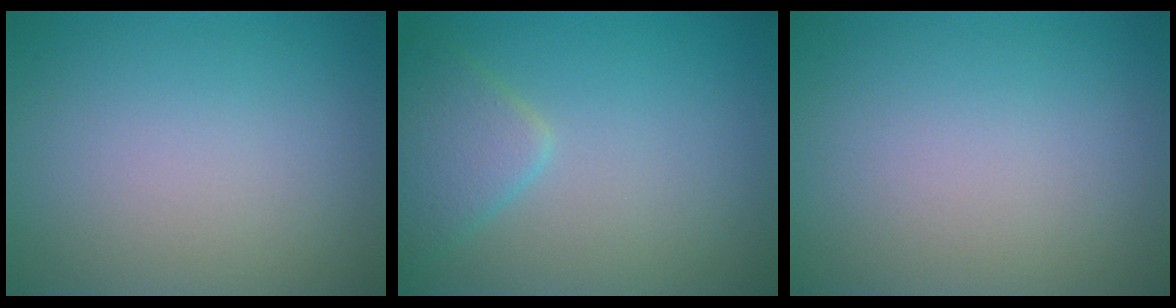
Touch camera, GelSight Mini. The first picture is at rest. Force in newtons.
{"total": 2.9, "press": 2.9, "slide": 0.0}
{"total": 0.0}